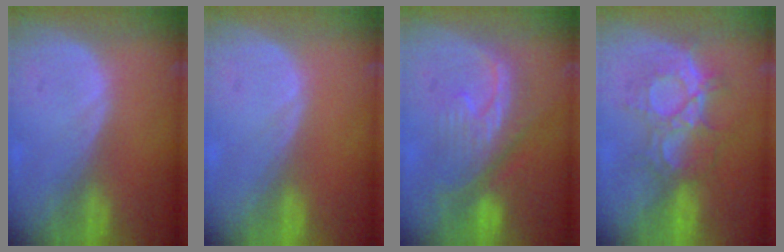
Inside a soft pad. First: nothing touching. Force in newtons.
{"total": 0.0}
{"total": 8.4, "press": 8.3, "slide": 1.4}
{"total": 8.7, "press": 8.5, "slide": 1.9}